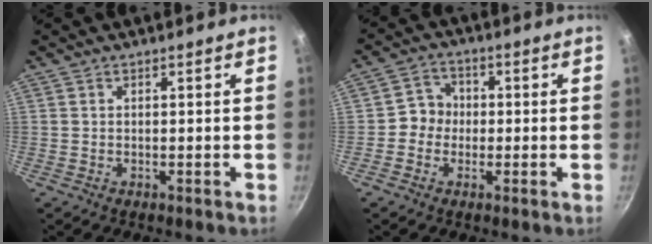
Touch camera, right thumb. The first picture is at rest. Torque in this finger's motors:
{"motor_torque": [0.16, 0.26, 0.53, -0.29, -0.02]}